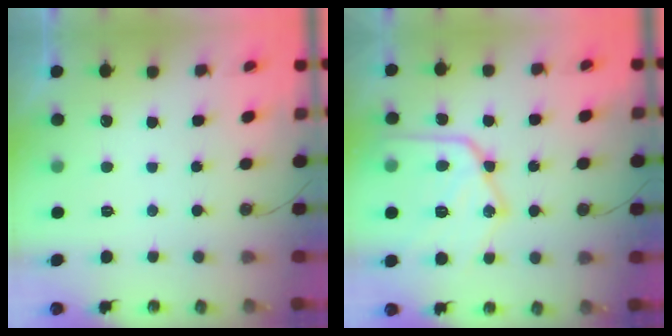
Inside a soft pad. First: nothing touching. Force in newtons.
{"total": 21.5, "press": 21.4, "slide": 1.5}